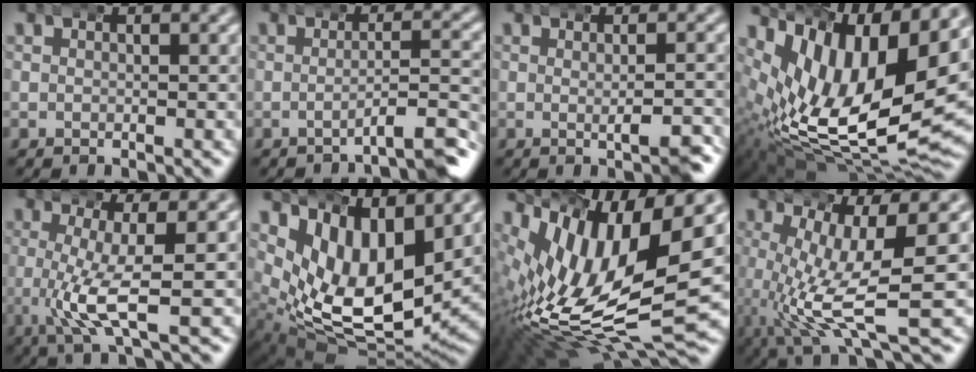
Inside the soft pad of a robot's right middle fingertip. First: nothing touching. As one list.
[{"total": 4.1, "force": [-3.3, -0.1, 2.5], "torque": [-0.026, 0.004, -0.053]}, {"total": 2.0, "force": [-0.5, -0.1, 1.9], "torque": [-0.024, 0.009, -0.016]}, {"total": 18.4, "force": [-0.2, 11.0, 14.7], "torque": [-0.261, -0.040, 0.020]}, {"total": 5.1, "force": [0.4, 0.5, 5.1], "torque": [-0.104, -0.011, 0.008]}, {"total": 14.6, "force": [1.6, 9.6, 10.9], "torque": [-0.206, -0.045, 0.044]}, {"total": 15.0, "force": [-0.3, 8.0, 12.7], "torque": [-0.218, -0.028, 0.015]}, {"total": 8.3, "force": [0.0, 2.8, 7.9], "torque": [-0.148, -0.020, 0.005]}]